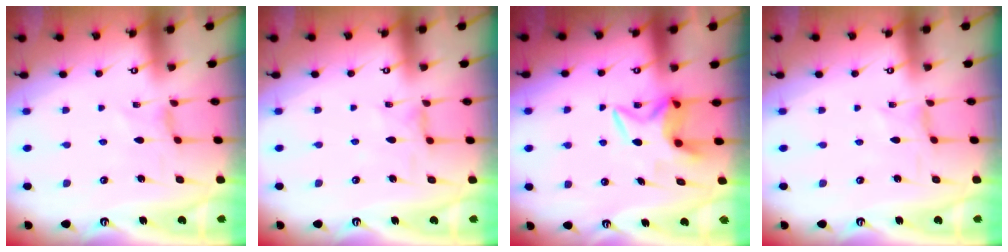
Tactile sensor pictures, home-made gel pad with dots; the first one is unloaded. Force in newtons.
{"total": 2.8, "press": 2.8, "slide": 0.4}
{"total": 6.6, "press": 6.6, "slide": 0.4}
{"total": 0.0}